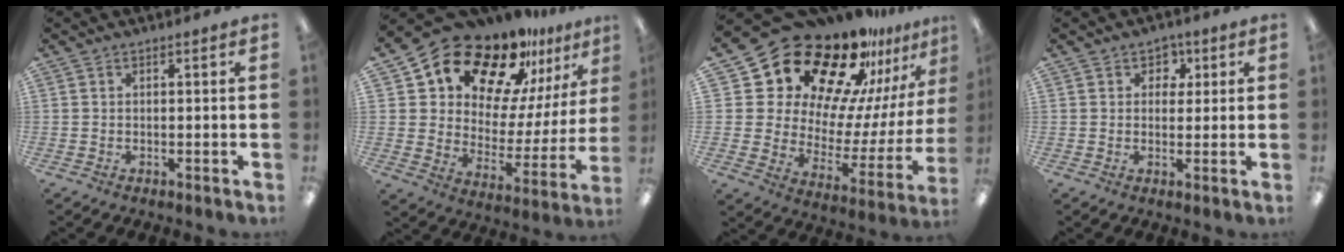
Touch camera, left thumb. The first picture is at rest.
{"total": 20.8, "force": [17.0, 9.1, 7.9], "torque": [-0.151, -0.121, 0.303]}
{"total": 24.2, "force": [19.1, 11.0, 10.0], "torque": [-0.172, -0.155, 0.344]}
{"total": 4.2, "force": [1.9, 3.4, 1.5], "torque": [-0.008, -0.004, 0.027]}